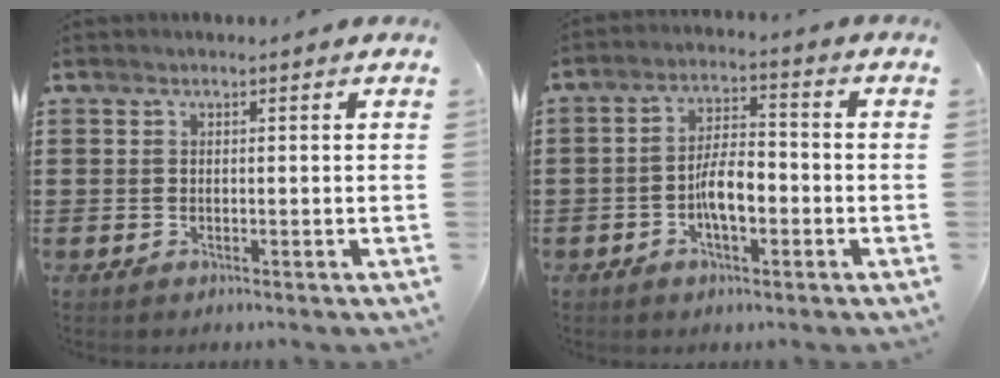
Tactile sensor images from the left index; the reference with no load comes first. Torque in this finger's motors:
{"motor_torque": [0.31, 0.17, 0.33, 0.08]}